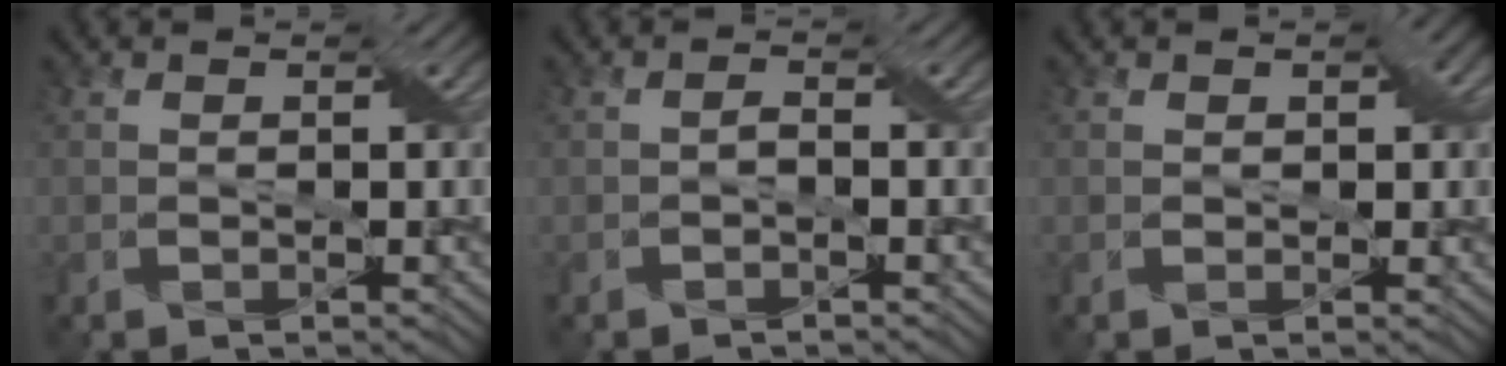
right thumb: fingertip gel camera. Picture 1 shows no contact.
{"total": 0.8, "force": [-0.7, 0.0, 0.4], "torque": [-0.012, 0.009, -0.016]}
{"total": 1.6, "force": [0.3, 1.2, 0.9], "torque": [-0.006, 0.003, 0.004]}